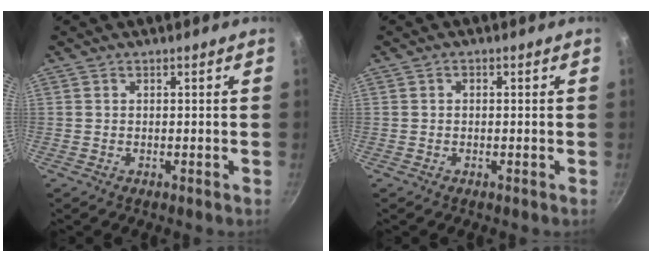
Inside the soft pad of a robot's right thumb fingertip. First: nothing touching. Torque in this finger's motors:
{"motor_torque": [-0.29, 0.07, -0.20, -0.04, 0.05]}